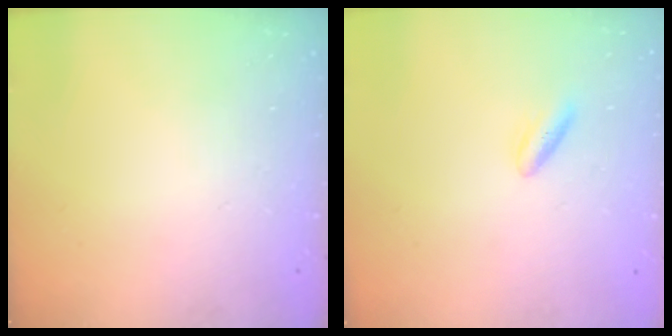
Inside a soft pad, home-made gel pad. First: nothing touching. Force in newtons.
{"total": 2.5, "press": 2.2, "slide": 1.2}